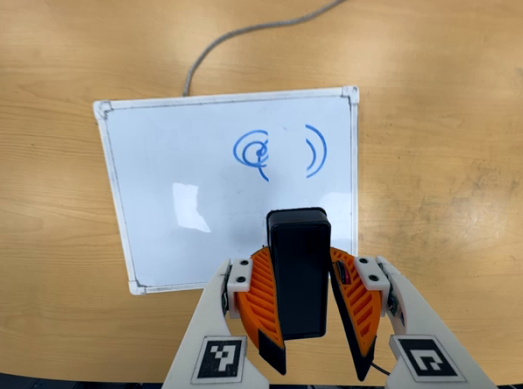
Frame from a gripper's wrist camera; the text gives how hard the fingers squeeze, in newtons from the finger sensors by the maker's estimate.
{"total": 7.6, "left": 8.1, "right": 7.1}